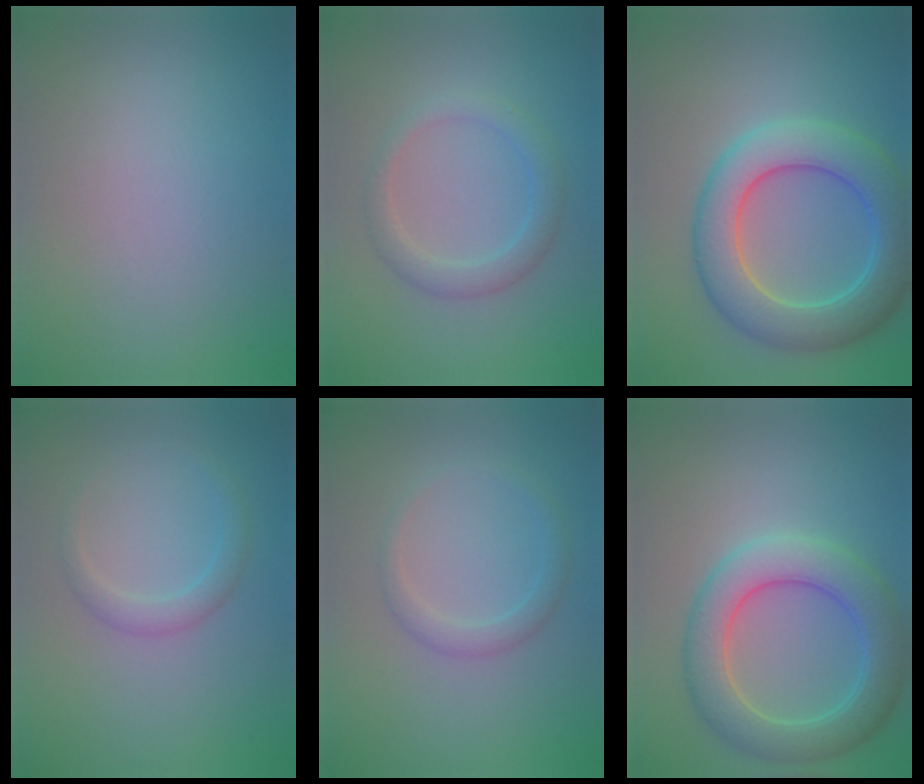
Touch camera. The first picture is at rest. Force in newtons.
{"total": 2.5, "press": 2.5, "slide": 0.2}
{"total": 7.6, "press": 7.5, "slide": 0.4}
{"total": 1.7, "press": 1.7, "slide": 0.1}
{"total": 1.7, "press": 1.7, "slide": 0.1}
{"total": 6.1, "press": 6.1, "slide": 0.3}